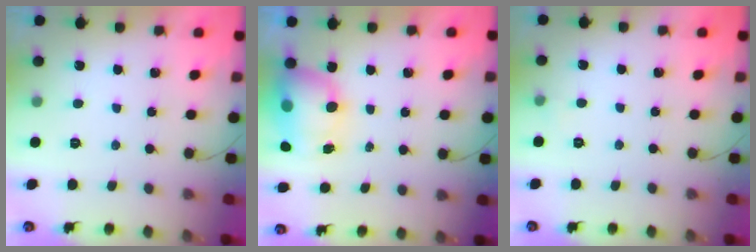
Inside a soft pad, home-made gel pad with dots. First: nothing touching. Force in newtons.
{"total": 7.8, "press": 7.5, "slide": 2.2}
{"total": 2.3, "press": 2.1, "slide": 0.9}